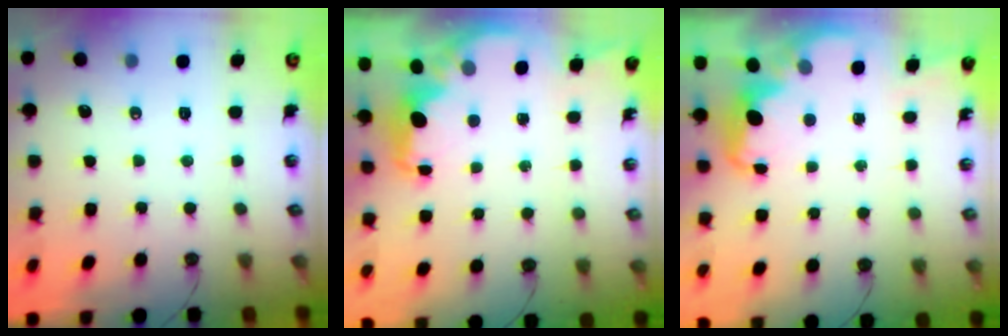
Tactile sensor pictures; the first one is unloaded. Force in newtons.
{"total": 2.2, "press": 2.1, "slide": 0.7}
{"total": 2.1, "press": 2.0, "slide": 0.6}